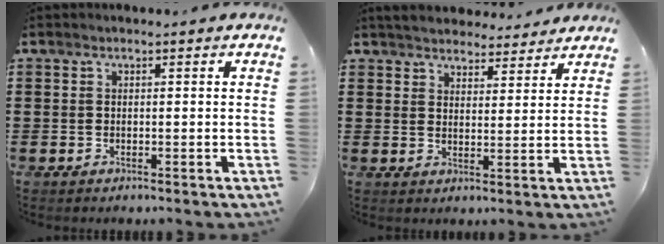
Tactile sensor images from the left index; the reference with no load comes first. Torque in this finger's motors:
{"motor_torque": [2.14, 0.00, 0.24, 0.06]}